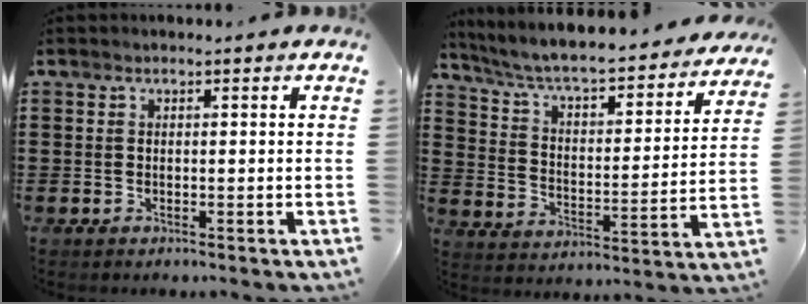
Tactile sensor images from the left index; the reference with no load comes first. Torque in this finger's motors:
{"motor_torque": [2.14, 0.00, 0.53, 0.21]}